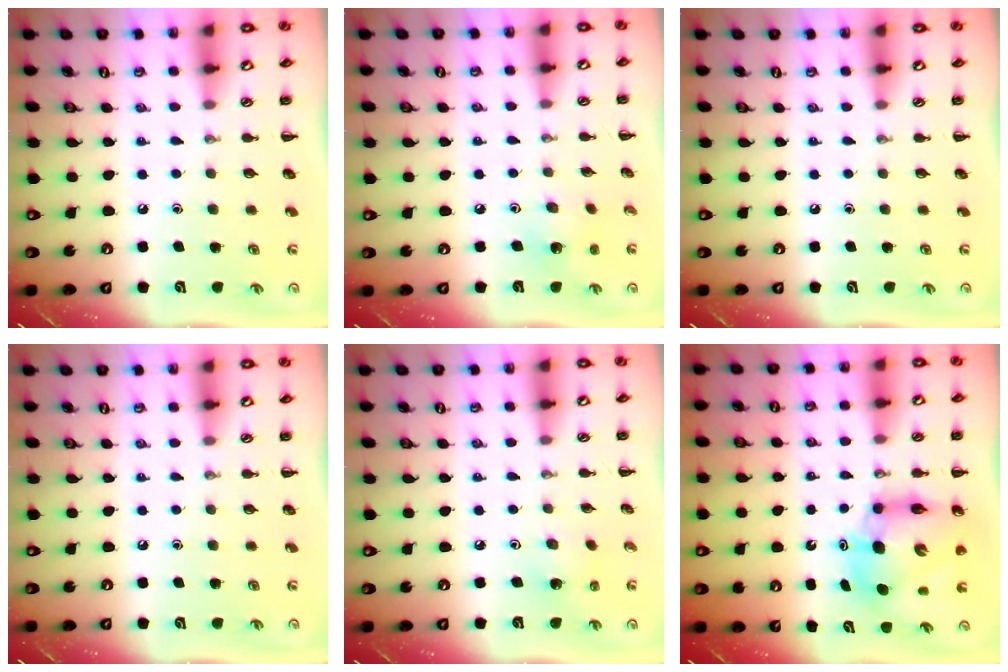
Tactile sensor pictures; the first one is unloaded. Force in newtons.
{"total": 2.6, "press": 2.6, "slide": 0.5}
{"total": 0.0}
{"total": 0.0}
{"total": 2.1, "press": 2.0, "slide": 0.7}
{"total": 9.9, "press": 9.5, "slide": 2.8}